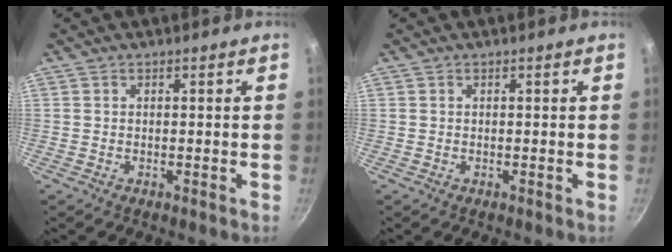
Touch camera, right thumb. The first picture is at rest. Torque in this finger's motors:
{"motor_torque": [-0.07, -0.21, 0.24, -0.08, 0.00]}